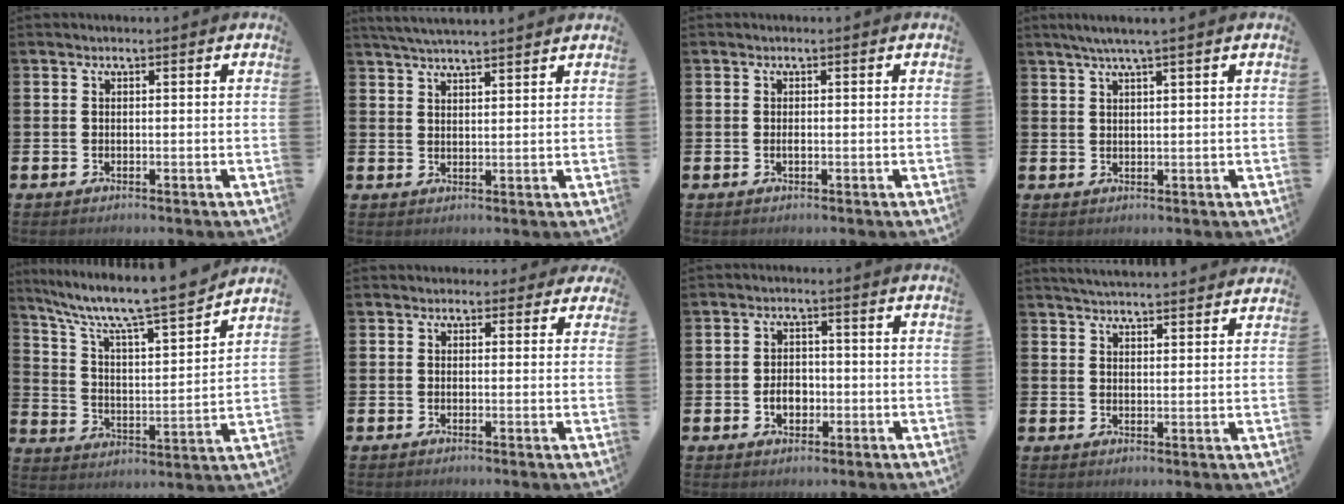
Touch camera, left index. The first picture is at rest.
{"total": 4.0, "force": [3.9, -0.1, 0.9], "torque": [-0.033, -0.009, 0.073]}
{"total": 0.5, "force": [-0.1, 0.2, 0.5], "torque": [-0.015, 0.000, -0.001]}
{"total": 2.7, "force": [2.0, -0.4, 1.7], "torque": [-0.039, 0.003, 0.037]}
{"total": 9.1, "force": [8.3, 0.8, 3.8], "torque": [-0.110, -0.062, 0.138]}
{"total": 1.3, "force": [0.7, 1.1, 0.1], "torque": [0.004, 0.007, 0.009]}
{"total": 3.3, "force": [-0.9, 2.4, 2.1], "torque": [-0.022, -0.005, -0.023]}
{"total": 4.2, "force": [4.2, -0.2, 0.1], "torque": [-0.008, -0.026, 0.075]}